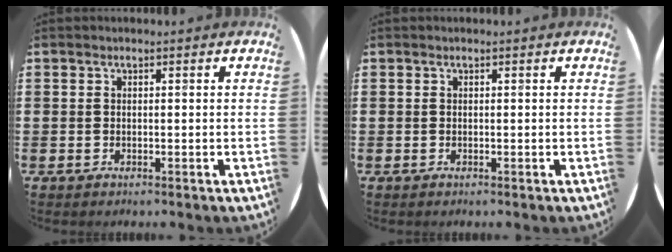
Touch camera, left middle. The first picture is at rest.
{"total": 0.0}